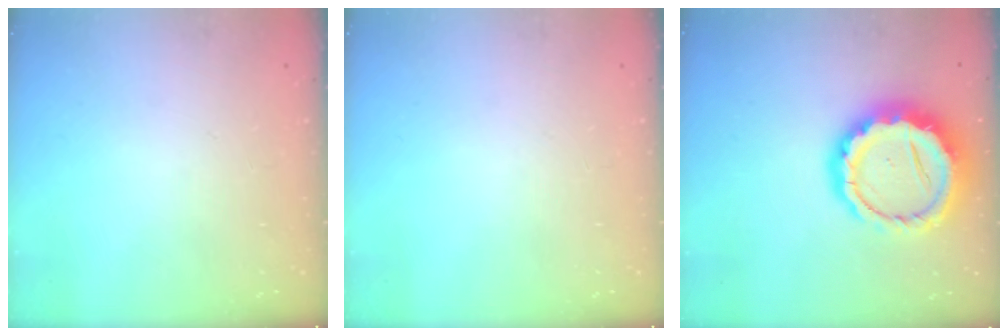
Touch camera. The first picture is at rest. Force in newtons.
{"total": 0.0}
{"total": 16.7, "press": 16.3, "slide": 3.5}